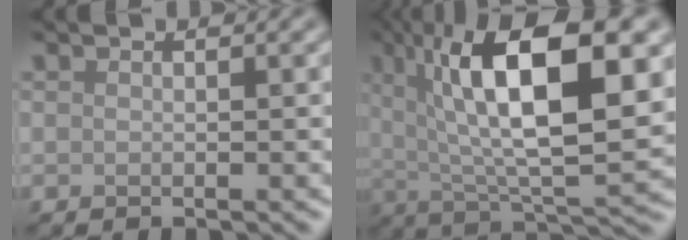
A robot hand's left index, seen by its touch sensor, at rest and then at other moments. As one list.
[{"total": 13.5, "force": [4.4, 4.3, 12.0], "torque": [-0.188, 0.008, 0.071]}]